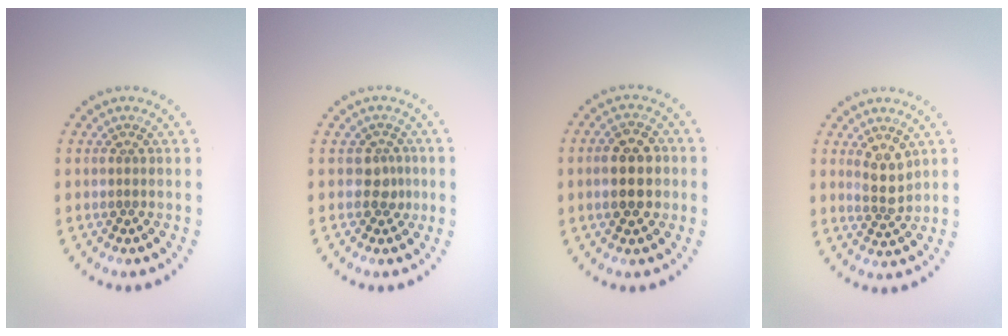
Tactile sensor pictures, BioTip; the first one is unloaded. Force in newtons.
{"total": 1.7, "press": 1.4, "slide": 1.1}
{"total": 3.9, "press": 3.8, "slide": 0.4}
{"total": 2.4, "press": 2.2, "slide": 1.1}